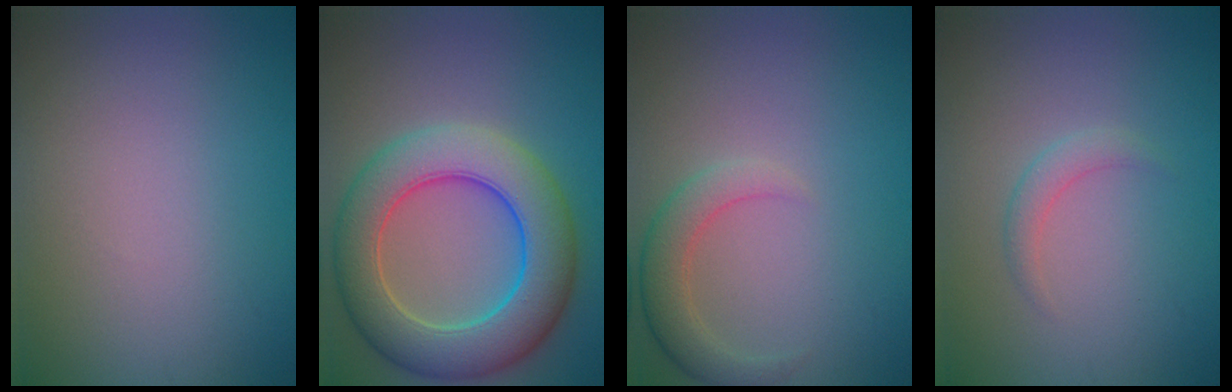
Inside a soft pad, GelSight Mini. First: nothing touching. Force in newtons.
{"total": 9.3, "press": 9.3, "slide": 0.3}
{"total": 2.9, "press": 2.9, "slide": 0.4}
{"total": 1.4, "press": 1.4, "slide": 0.1}